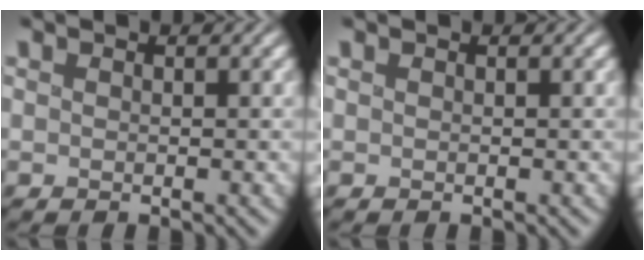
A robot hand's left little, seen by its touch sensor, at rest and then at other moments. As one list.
[{"total": 0.0}]